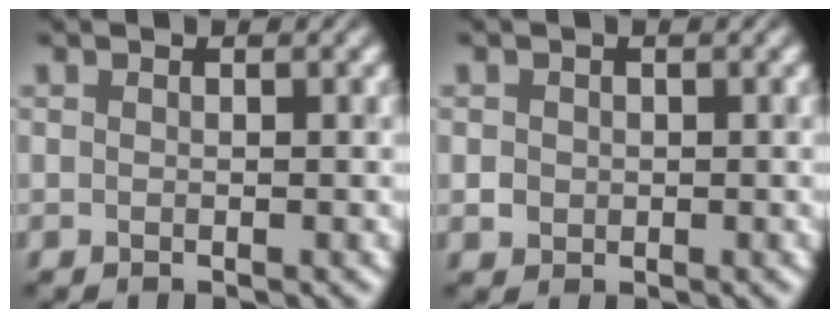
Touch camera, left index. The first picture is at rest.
{"total": 1.2, "force": [0.0, 1.1, 0.3], "torque": [0.001, -0.004, -0.001]}